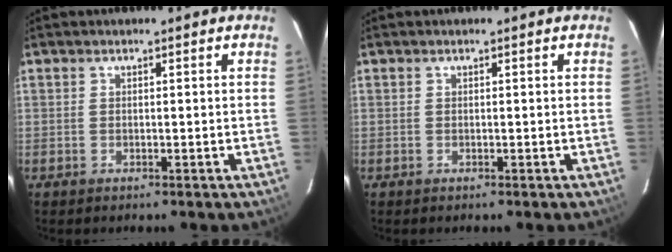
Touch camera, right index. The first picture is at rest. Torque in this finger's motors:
{"motor_torque": [0.14, 0.19, -0.03, 0.00]}